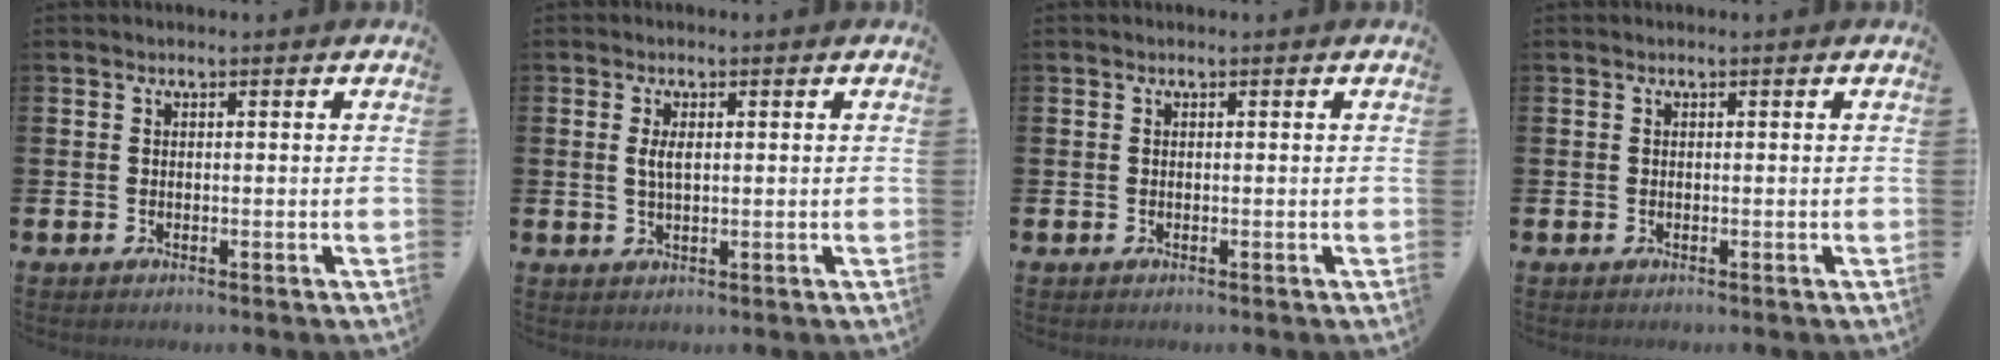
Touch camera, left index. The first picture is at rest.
{"total": 2.4, "force": [0.7, 1.0, 2.1], "torque": [-0.045, 0.005, 0.011]}
{"total": 0.0}
{"total": 0.0}